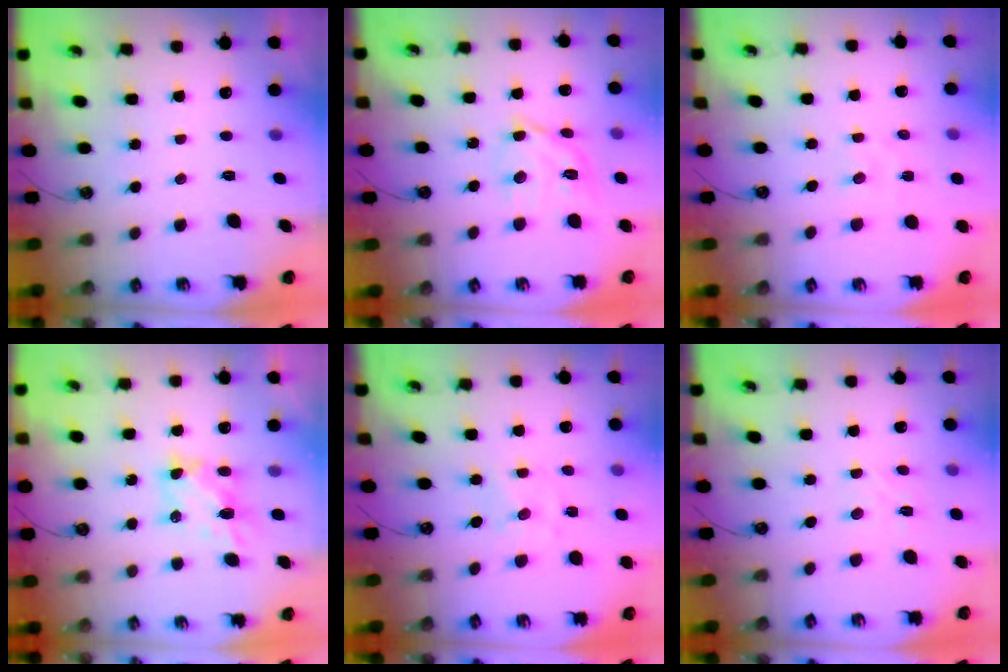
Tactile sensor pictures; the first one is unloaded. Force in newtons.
{"total": 13.0, "press": 13.0, "slide": 1.1}
{"total": 2.6, "press": 2.6, "slide": 0.4}
{"total": 6.4, "press": 6.4, "slide": 0.7}
{"total": 1.4, "press": 1.4, "slide": 0.2}
{"total": 2.9, "press": 2.8, "slide": 0.5}